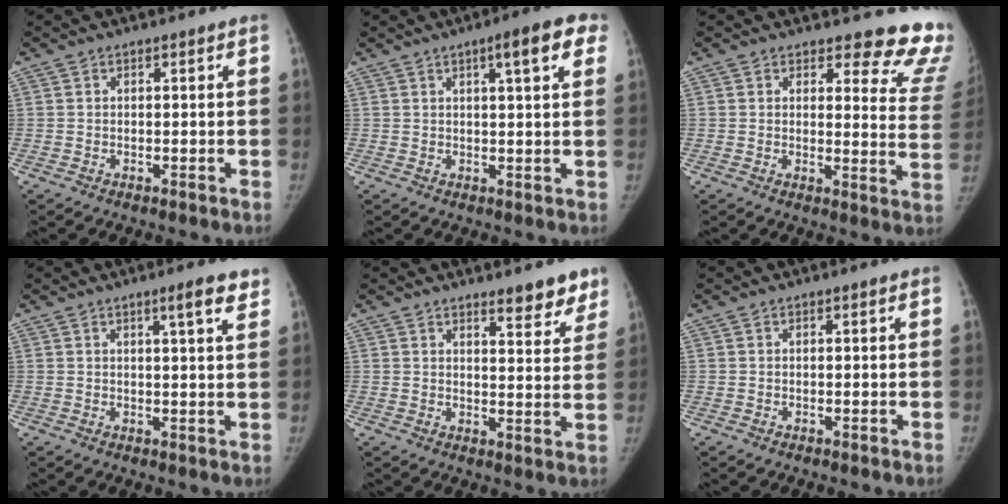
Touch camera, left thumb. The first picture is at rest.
{"total": 7.2, "force": [3.4, 1.6, 6.2], "torque": [-0.070, 0.000, 0.040]}
{"total": 14.5, "force": [13.6, 4.1, 2.9], "torque": [0.024, -0.139, 0.116]}
{"total": 4.7, "force": [3.0, 0.5, 3.6], "torque": [-0.041, -0.015, 0.039]}
{"total": 6.6, "force": [5.2, 2.1, 3.4], "torque": [-0.012, -0.035, 0.064]}
{"total": 0.0}